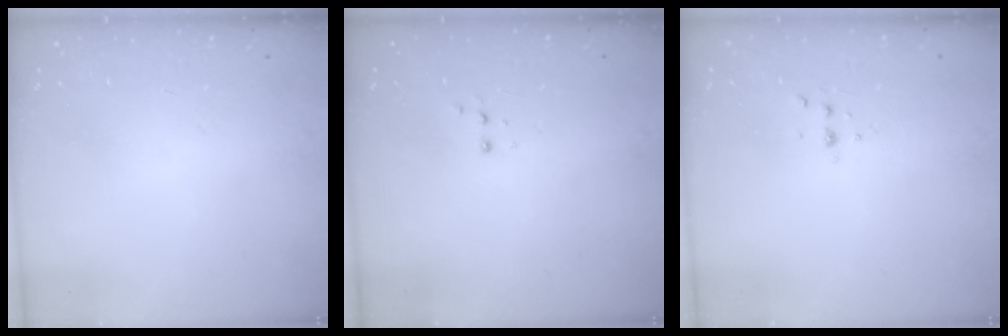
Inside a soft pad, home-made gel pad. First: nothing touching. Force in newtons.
{"total": 3.0, "press": 2.9, "slide": 0.7}
{"total": 3.1, "press": 3.0, "slide": 0.9}